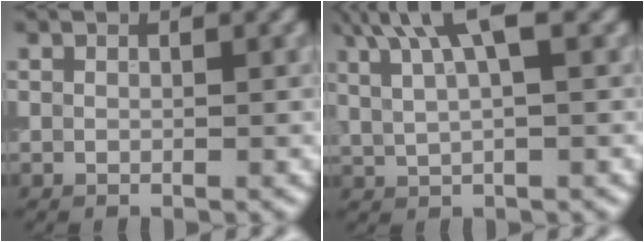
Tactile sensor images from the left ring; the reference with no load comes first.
{"total": 5.7, "force": [3.3, 1.5, 4.5], "torque": [-0.082, 0.012, 0.061]}